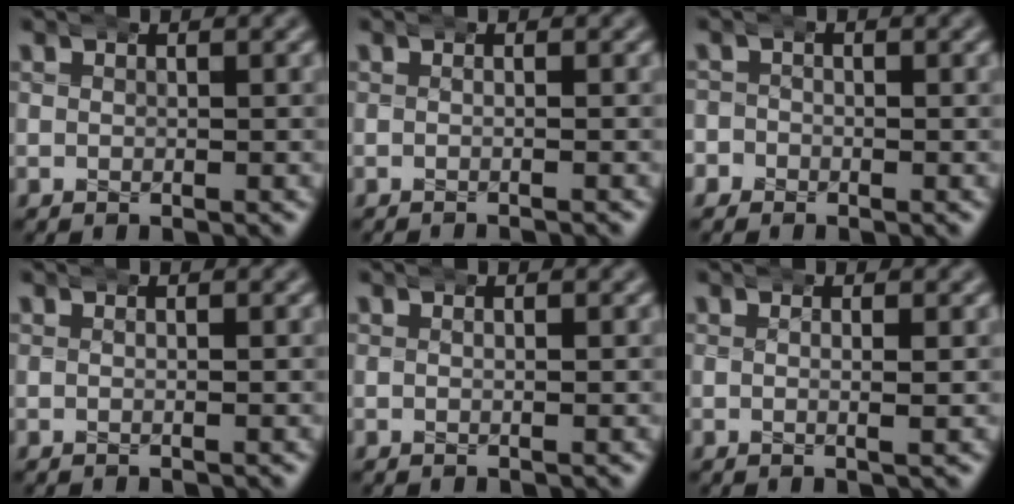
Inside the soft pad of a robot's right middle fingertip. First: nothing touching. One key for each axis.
{"total": 1.2, "fx": -1.1, "fy": -0.5, "fz": -0.1, "tx": 0.000, "ty": 0.000, "tz": -0.019}
{"total": 2.0, "fx": -1.1, "fy": 1.6, "fz": -0.8, "tx": 0.005, "ty": 0.000, "tz": -0.029}
{"total": 0.6, "fx": -0.2, "fy": -0.4, "fz": -0.4, "tx": 0.000, "ty": -0.001, "tz": -0.004}
{"total": 0.6, "fx": 0.1, "fy": -0.5, "fz": -0.4, "tx": 0.001, "ty": -0.001, "tz": 0.001}
{"total": 0.9, "fx": 0.4, "fy": -0.8, "fz": 0.2, "tx": -0.008, "ty": -0.002, "tz": 0.004}